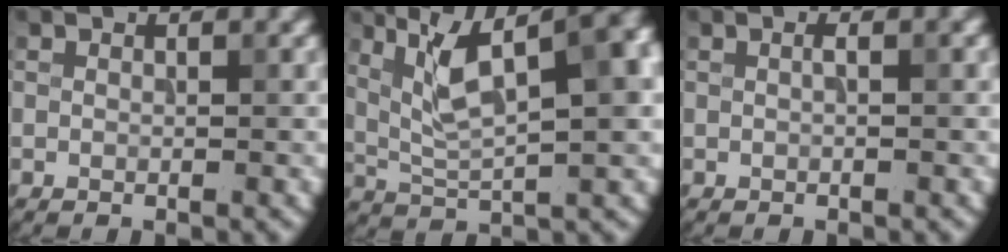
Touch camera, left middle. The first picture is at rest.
{"total": 11.7, "force": [4.2, 4.3, 10.0], "torque": [-0.155, 0.019, 0.069]}
{"total": 0.9, "force": [0.1, 0.1, 0.9], "torque": [-0.016, 0.003, 0.000]}